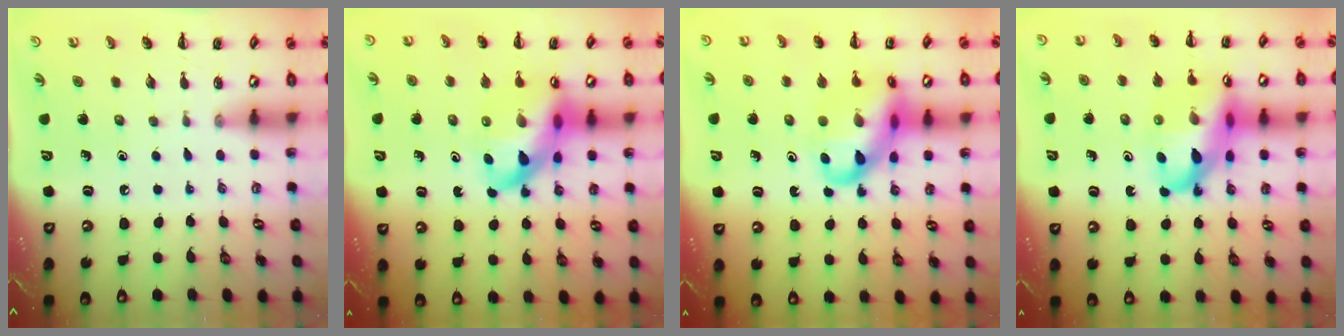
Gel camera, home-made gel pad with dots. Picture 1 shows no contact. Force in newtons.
{"total": 16.9, "press": 16.3, "slide": 4.2}
{"total": 17.2, "press": 17.0, "slide": 2.6}
{"total": 20.5, "press": 20.0, "slide": 4.3}